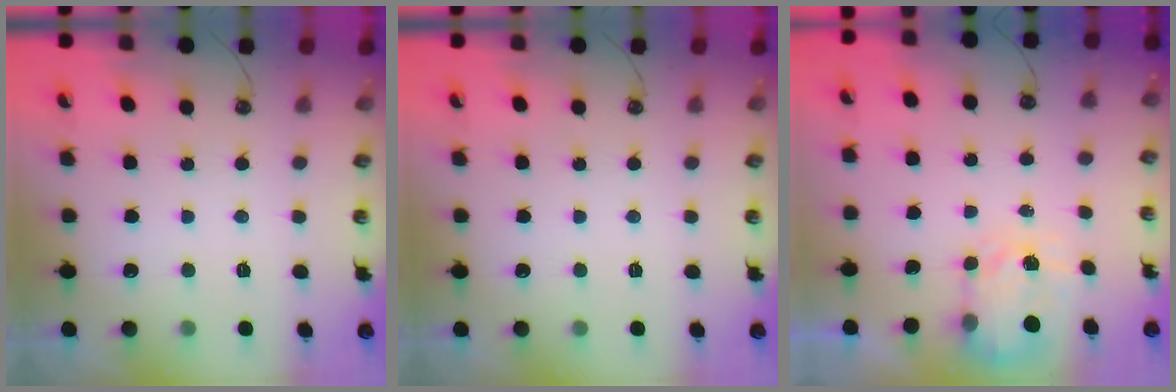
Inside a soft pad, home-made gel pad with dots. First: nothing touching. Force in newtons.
{"total": 0.0}
{"total": 4.1, "press": 4.1, "slide": 0.5}